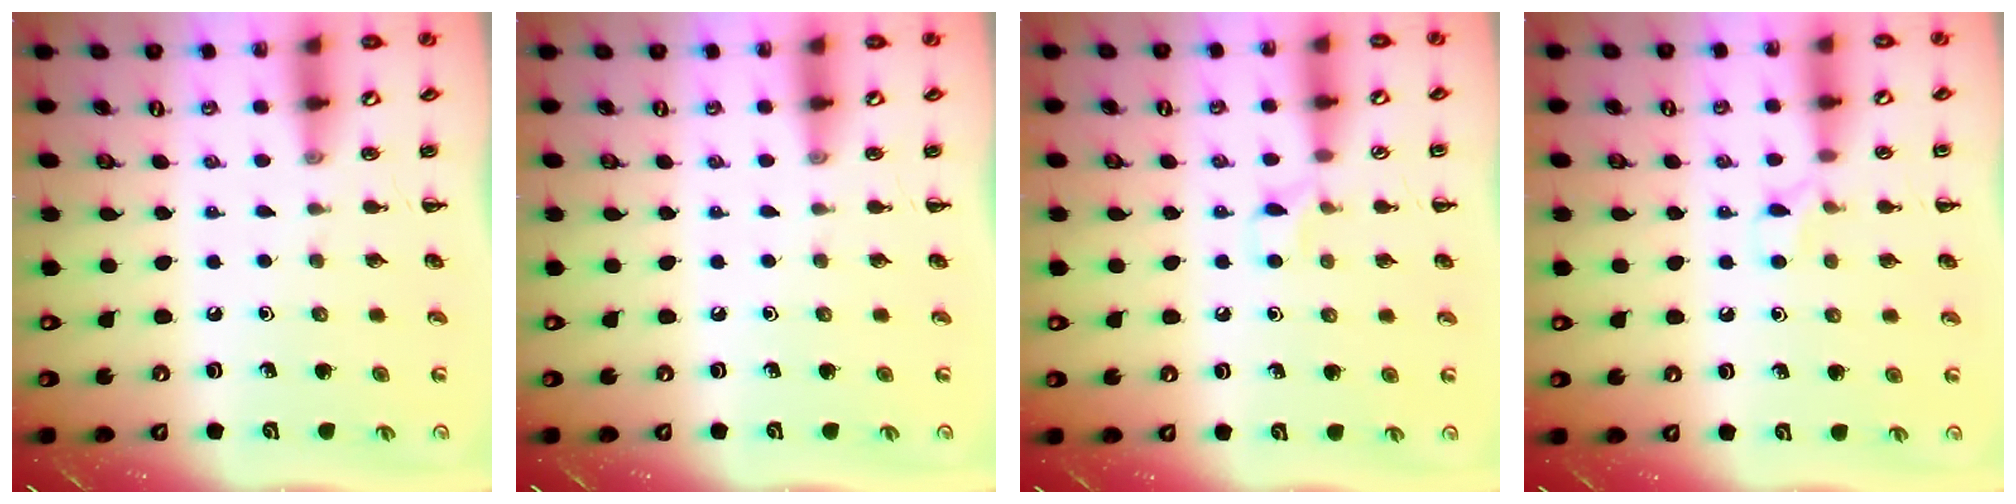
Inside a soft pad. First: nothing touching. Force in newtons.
{"total": 0.0}
{"total": 4.3, "press": 4.0, "slide": 1.7}
{"total": 4.8, "press": 4.6, "slide": 1.2}